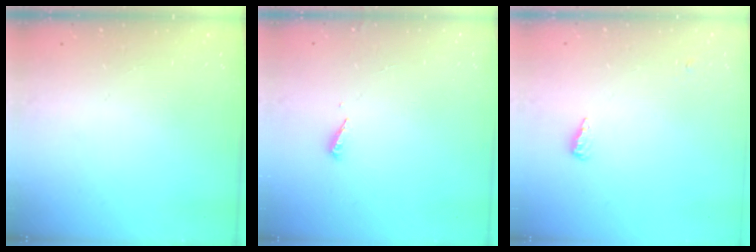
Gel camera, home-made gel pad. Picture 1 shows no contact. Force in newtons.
{"total": 2.0, "press": 2.0, "slide": 0.2}
{"total": 8.7, "press": 5.7, "slide": 6.5}